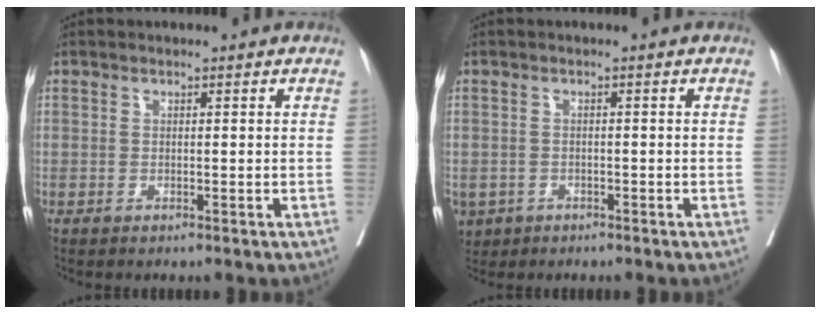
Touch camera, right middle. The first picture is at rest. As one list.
[{"total": 4.4, "force": [-2.5, 3.4, 1.2], "torque": [-0.022, 0.001, -0.037]}]